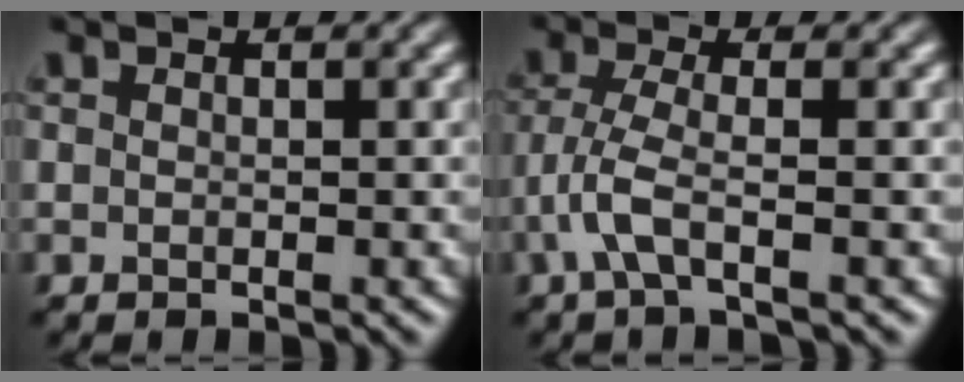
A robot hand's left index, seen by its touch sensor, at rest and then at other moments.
{"total": 3.0, "force": [-1.6, 0.3, 2.5], "torque": [-0.064, 0.004, -0.034]}